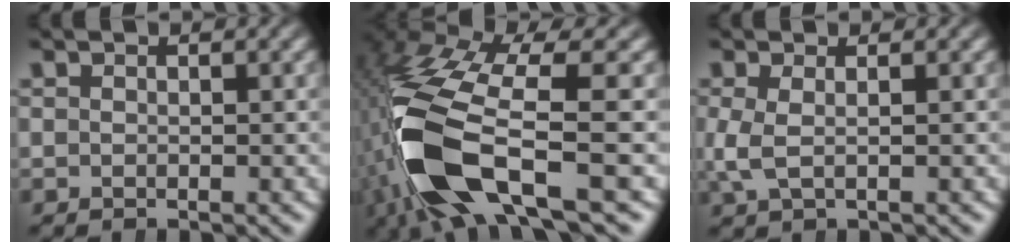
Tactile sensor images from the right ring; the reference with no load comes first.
{"total": 12.5, "force": [-1.5, 6.6, 10.5], "torque": [-0.258, -0.040, -0.006]}
{"total": 2.0, "force": [0.1, 0.9, 1.8], "torque": [-0.053, -0.008, 0.010]}